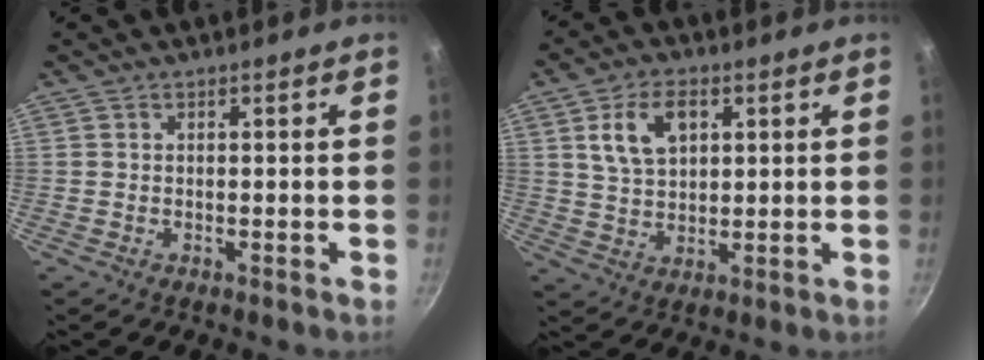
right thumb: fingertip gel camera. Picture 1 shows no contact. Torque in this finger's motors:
{"motor_torque": [0.05, 0.13, 0.10, -0.33, 0.14]}